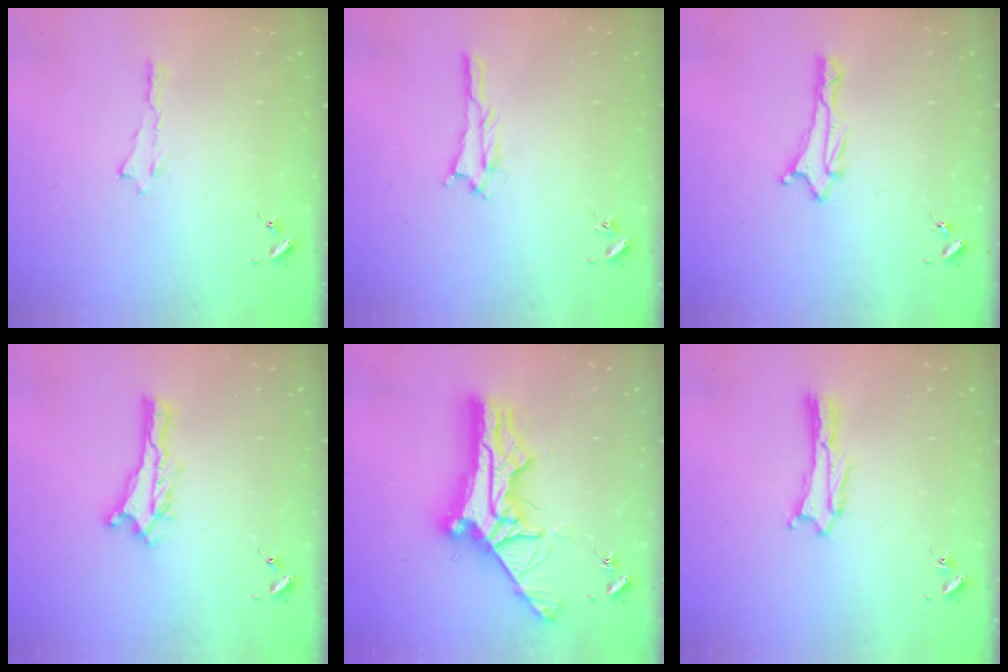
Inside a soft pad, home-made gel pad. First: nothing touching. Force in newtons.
{"total": 1.7, "press": 1.7, "slide": 0.2}
{"total": 1.3, "press": 1.3, "slide": 0.1}
{"total": 0.0}
{"total": 13.3, "press": 13.2, "slide": 1.4}
{"total": 0.0}